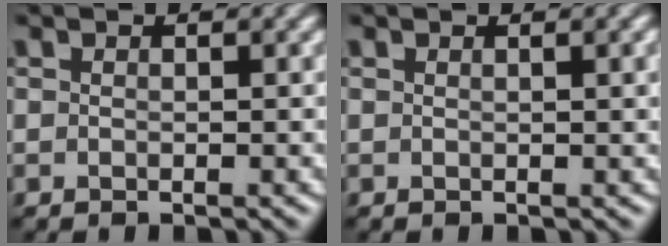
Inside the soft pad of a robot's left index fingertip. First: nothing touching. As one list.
[{"total": 2.4, "force": [0.8, 0.8, 2.1], "torque": [-0.018, 0.004, 0.004]}]